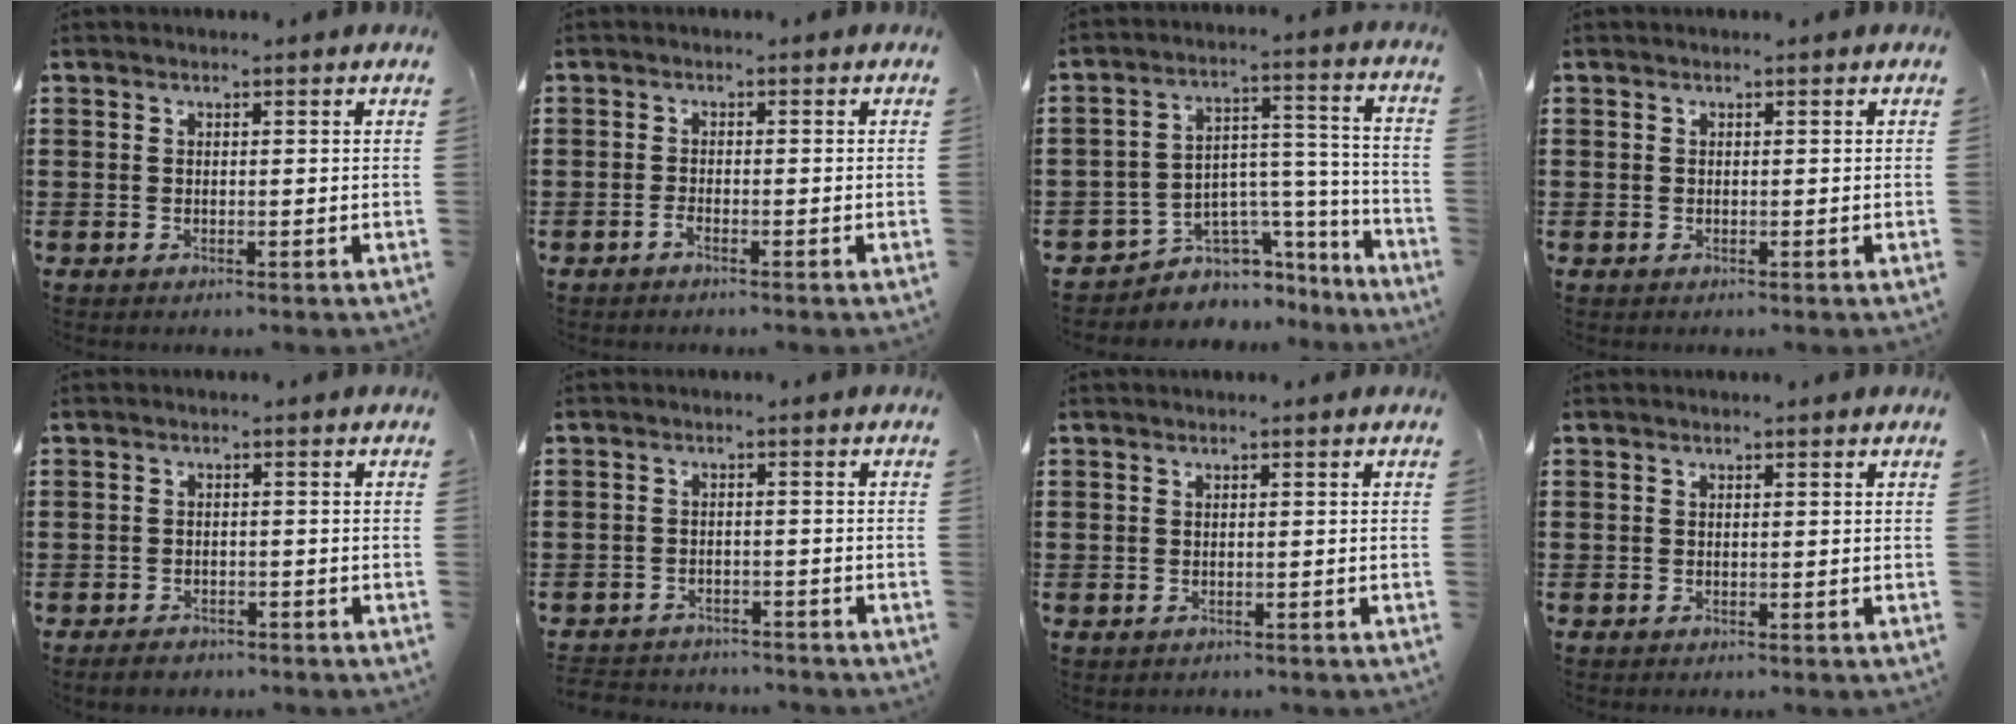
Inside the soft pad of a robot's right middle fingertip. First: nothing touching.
{"total": 1.0, "force": [-0.7, 0.1, 0.6], "torque": [-0.014, -0.004, -0.013]}
{"total": 5.5, "force": [-4.4, 3.3, 0.2], "torque": [-0.014, 0.002, -0.083]}
{"total": 0.0}
{"total": 1.8, "force": [-1.6, 0.7, 0.5], "torque": [-0.012, 0.003, -0.034]}
{"total": 2.8, "force": [-2.7, 0.4, -0.3], "torque": [-0.002, -0.002, -0.061]}
{"total": 0.0}
{"total": 0.0}